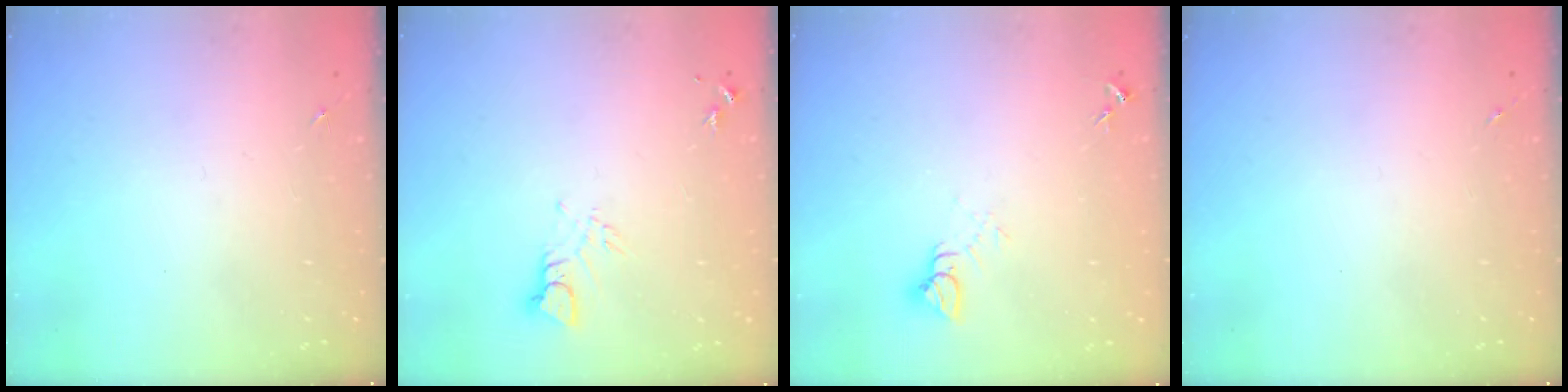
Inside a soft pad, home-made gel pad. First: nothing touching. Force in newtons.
{"total": 3.4, "press": 3.4, "slide": 0.3}
{"total": 5.0, "press": 5.0, "slide": 0.4}
{"total": 0.0}